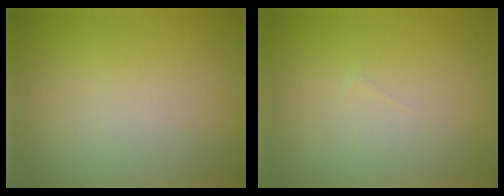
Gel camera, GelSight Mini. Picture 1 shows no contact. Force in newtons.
{"total": 0.0}